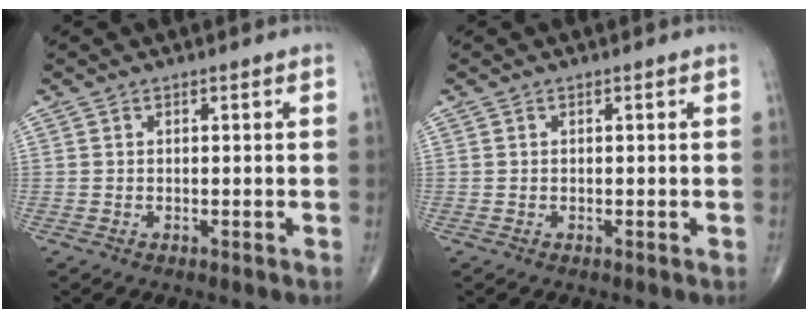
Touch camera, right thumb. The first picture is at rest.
{"total": 0.0}